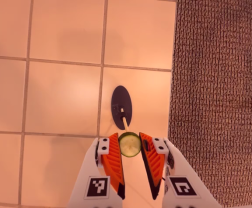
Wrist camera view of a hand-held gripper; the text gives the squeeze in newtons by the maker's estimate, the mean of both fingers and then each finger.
{"total": 8.0, "left": 7.8, "right": 8.3}